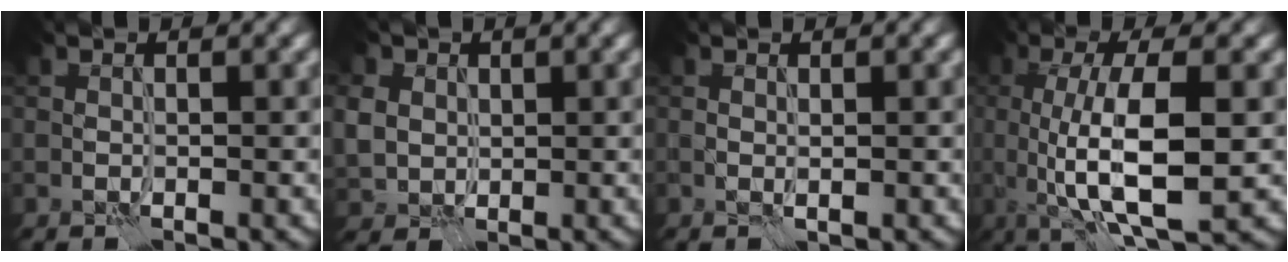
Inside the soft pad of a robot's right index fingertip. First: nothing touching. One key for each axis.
{"total": 4.2, "fx": 1.2, "fy": 3.7, "fz": 1.8, "tx": -0.067, "ty": 0.009, "tz": 0.027}
{"total": 0.7, "fx": 0.0, "fy": 0.3, "fz": 0.6, "tx": -0.012, "ty": -0.001, "tz": 0.001}
{"total": 9.0, "fx": -0.3, "fy": 2.6, "fz": 8.6, "tx": -0.144, "ty": -0.004, "tz": -0.003}